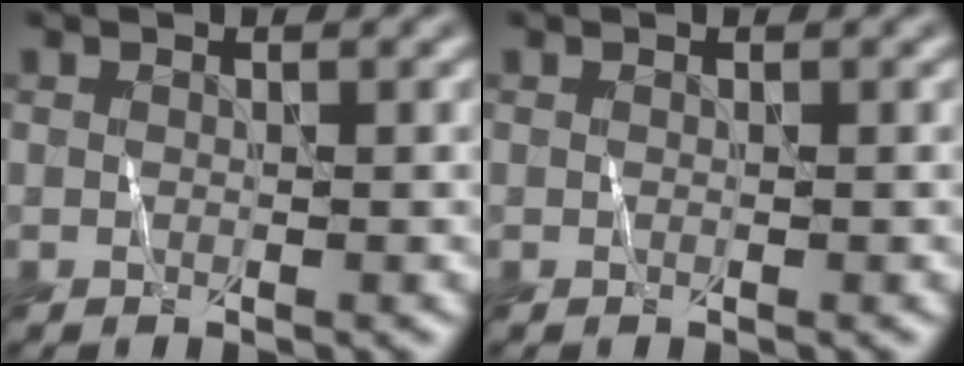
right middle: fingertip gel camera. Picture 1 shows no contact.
{"total": 0.0}